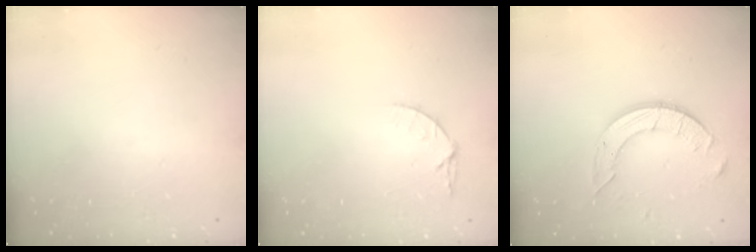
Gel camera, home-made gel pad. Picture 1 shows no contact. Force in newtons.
{"total": 4.7, "press": 4.7, "slide": 0.5}
{"total": 9.8, "press": 9.8, "slide": 0.9}